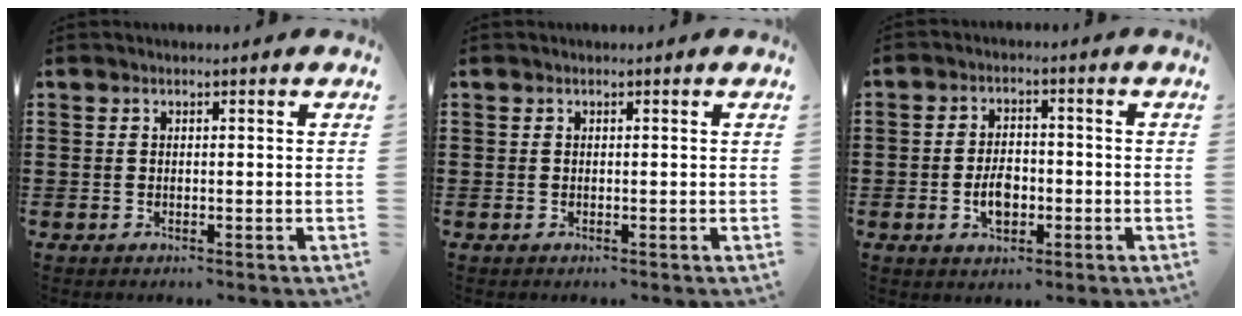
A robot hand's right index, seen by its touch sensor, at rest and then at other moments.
{"total": 0.0}
{"total": 4.7, "force": [-1.3, 2.8, 3.5], "torque": [-0.071, -0.002, -0.028]}